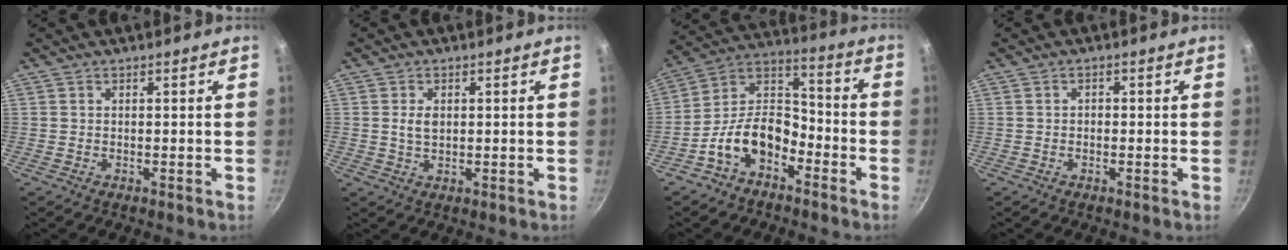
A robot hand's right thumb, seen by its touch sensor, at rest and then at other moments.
{"total": 3.0, "force": [0.5, 2.0, 2.2], "torque": [-0.030, 0.000, 0.010]}
{"total": 13.0, "force": [-6.6, 8.1, 7.8], "torque": [-0.107, 0.076, -0.141]}
{"total": 0.9, "force": [-0.3, 0.7, 0.5], "torque": [-0.009, 0.005, -0.005]}